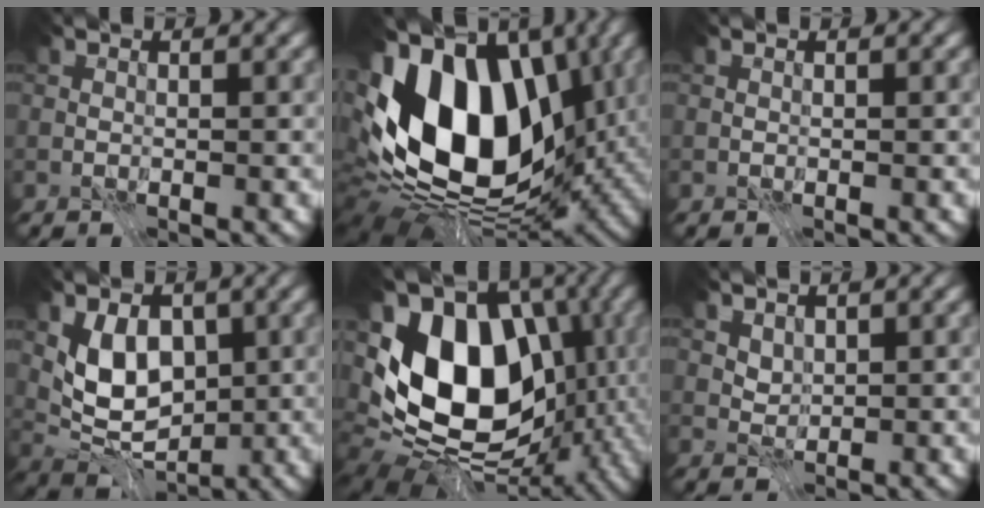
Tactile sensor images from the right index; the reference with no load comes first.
{"total": 16.8, "force": [0.6, 10.9, 12.8], "torque": [-0.234, 0.004, -0.008]}
{"total": 0.0}
{"total": 6.1, "force": [0.7, 4.1, 4.4], "torque": [-0.071, -0.013, 0.013]}
{"total": 15.7, "force": [-1.1, 10.7, 11.4], "torque": [-0.195, -0.005, -0.028]}
{"total": 1.4, "force": [0.9, 0.8, 0.6], "torque": [-0.015, -0.015, 0.031]}